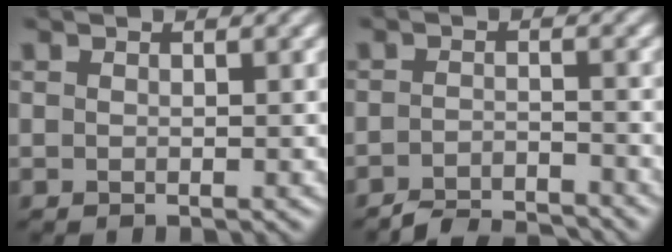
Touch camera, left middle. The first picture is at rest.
{"total": 3.6, "force": [-3.4, 0.4, 0.9], "torque": [-0.018, 0.002, -0.064]}